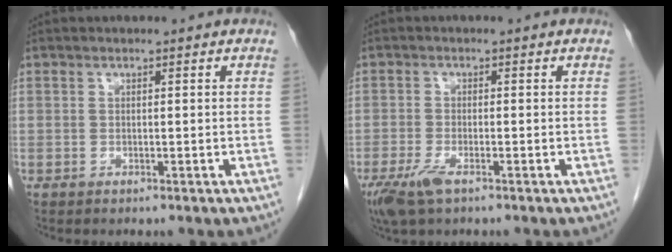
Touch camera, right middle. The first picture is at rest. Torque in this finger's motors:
{"motor_torque": [0.39, -0.20, 0.03, 0.05]}